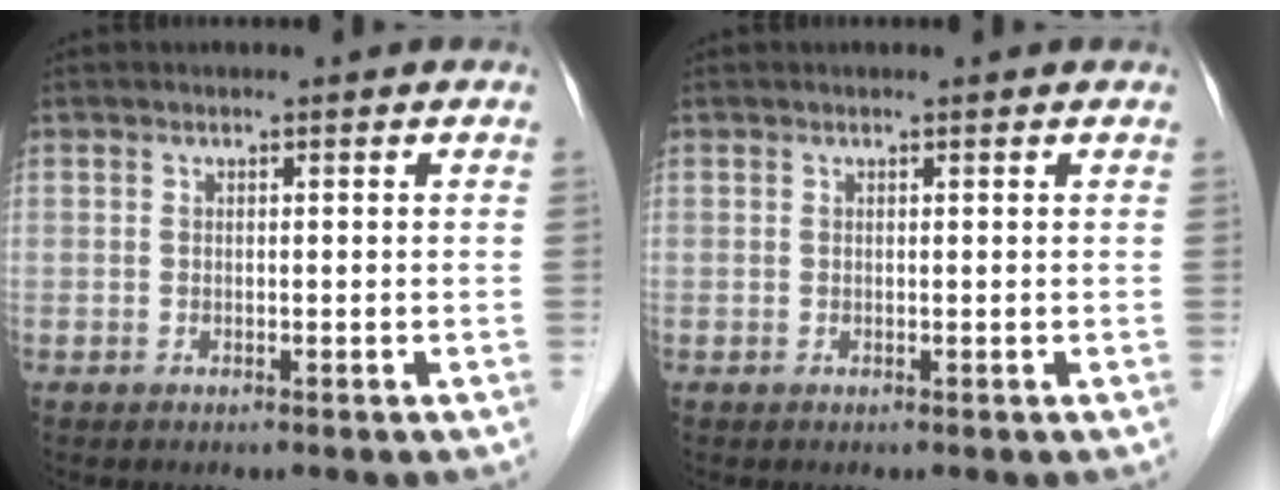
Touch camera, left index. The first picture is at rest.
{"total": 0.6, "force": [0.6, 0.0, 0.1], "torque": [-0.007, 0.003, 0.007]}